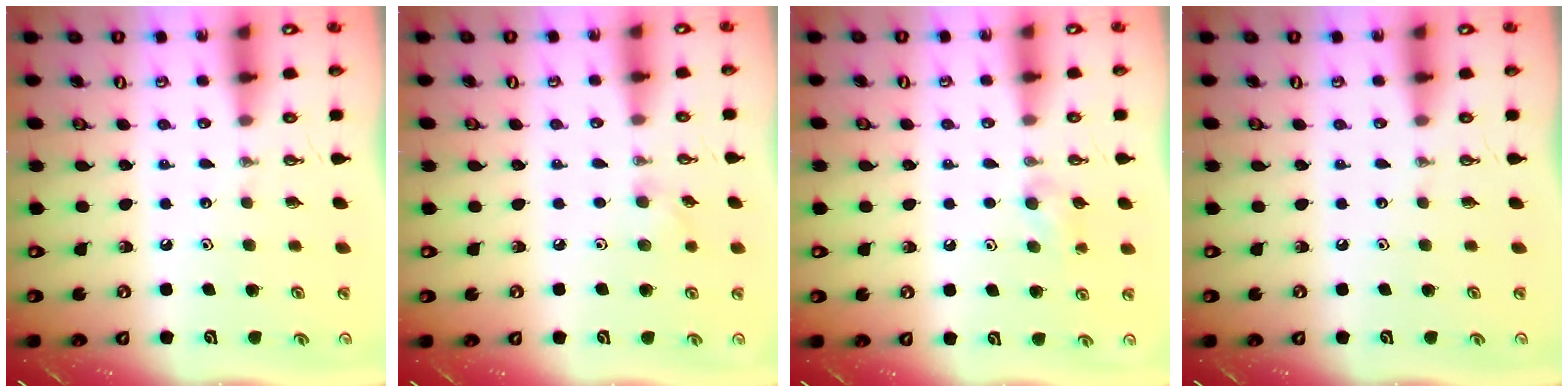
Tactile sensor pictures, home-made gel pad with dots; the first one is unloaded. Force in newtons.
{"total": 4.7, "press": 4.6, "slide": 0.9}
{"total": 9.9, "press": 6.3, "slide": 7.7}
{"total": 0.0}